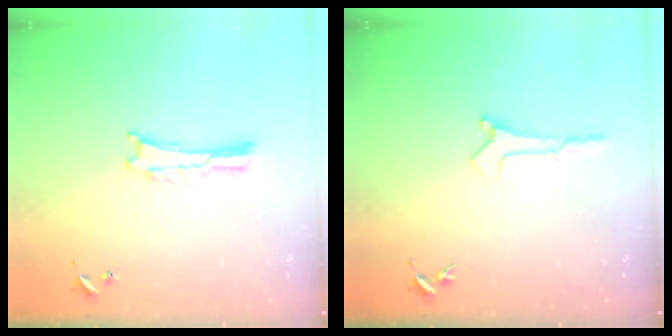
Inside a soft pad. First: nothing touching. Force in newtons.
{"total": 0.0}